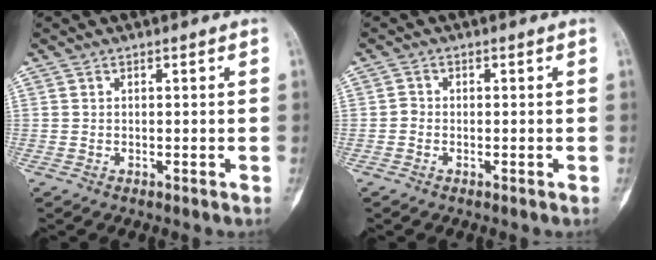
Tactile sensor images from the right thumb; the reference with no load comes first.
{"total": 1.1, "force": [-0.4, 0.9, 0.5], "torque": [-0.003, 0.004, -0.011]}